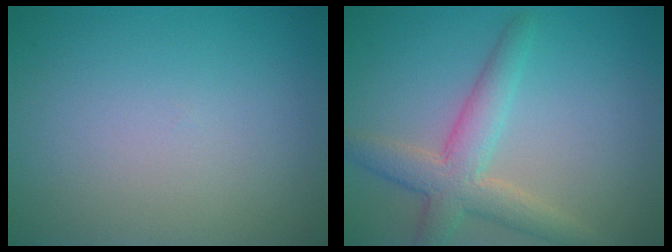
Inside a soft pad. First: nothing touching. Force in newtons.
{"total": 4.5, "press": 4.5, "slide": 0.1}